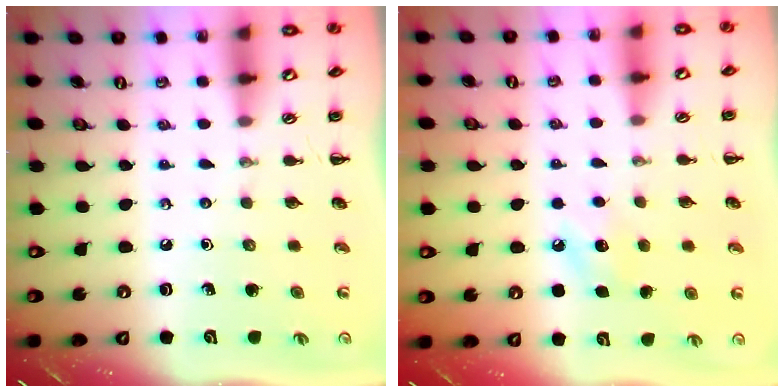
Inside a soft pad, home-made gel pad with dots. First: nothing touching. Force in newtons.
{"total": 7.3, "press": 7.1, "slide": 1.7}